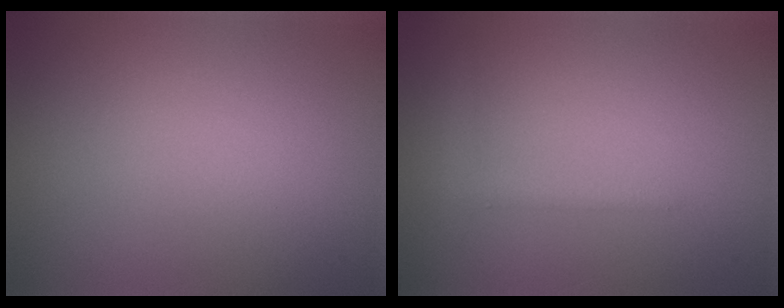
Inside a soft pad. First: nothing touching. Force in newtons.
{"total": 1.1, "press": 1.1, "slide": 0.1}